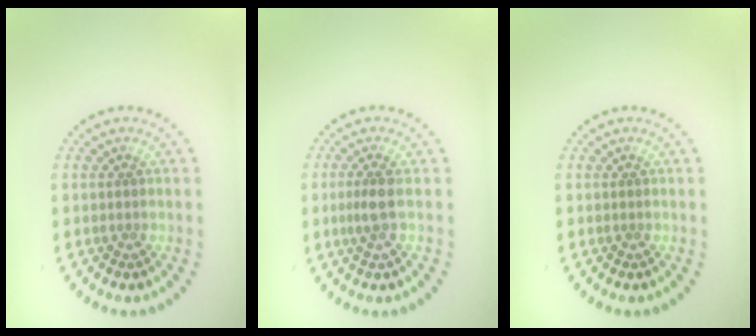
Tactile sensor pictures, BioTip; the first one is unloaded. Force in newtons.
{"total": 1.8, "press": 1.5, "slide": 1.1}
{"total": 0.0}